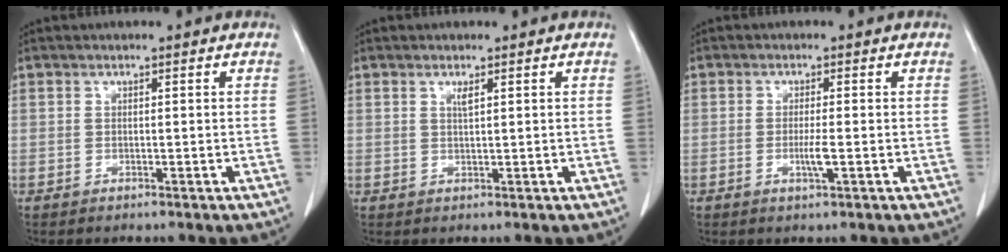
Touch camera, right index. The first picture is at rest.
{"total": 1.1, "force": [0.6, 0.0, 0.9], "torque": [-0.020, -0.003, 0.013]}
{"total": 2.5, "force": [-0.6, 0.0, 2.4], "torque": [-0.048, -0.005, -0.011]}